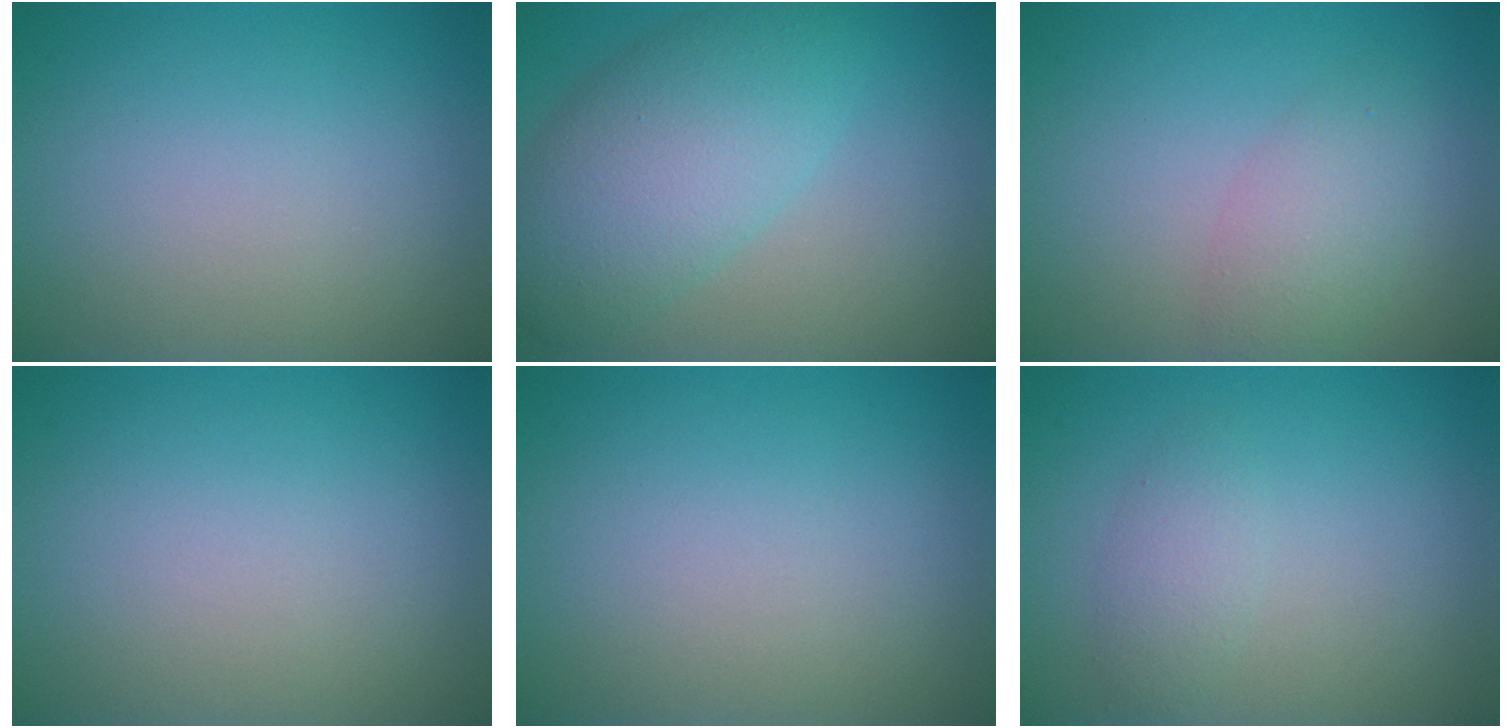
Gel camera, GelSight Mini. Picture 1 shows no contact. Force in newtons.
{"total": 7.0, "press": 7.0, "slide": 0.2}
{"total": 3.0, "press": 3.0, "slide": 0.2}
{"total": 0.0}
{"total": 0.0}
{"total": 1.8, "press": 1.8, "slide": 0.1}